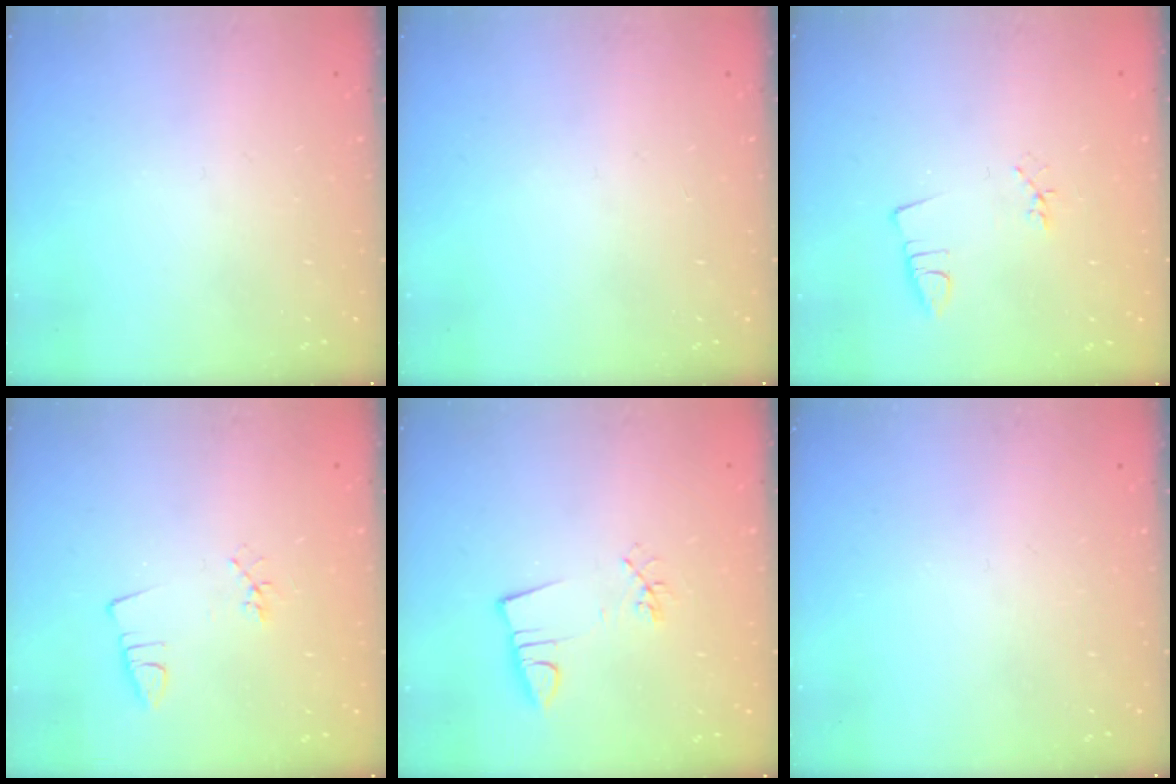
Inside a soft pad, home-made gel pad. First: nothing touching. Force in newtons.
{"total": 0.0}
{"total": 2.2, "press": 1.7, "slide": 1.4}
{"total": 2.3, "press": 1.9, "slide": 1.4}
{"total": 2.5, "press": 0.9, "slide": 2.4}
{"total": 0.0}